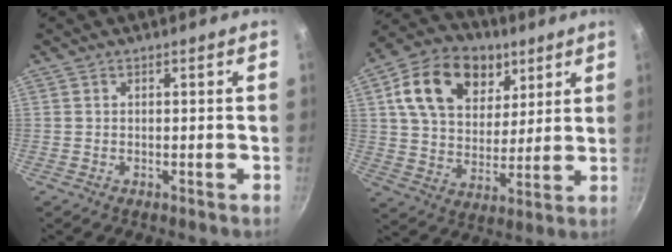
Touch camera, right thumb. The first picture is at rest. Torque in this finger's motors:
{"motor_torque": [0.16, 0.49, 0.50, 0.00, 0.27]}